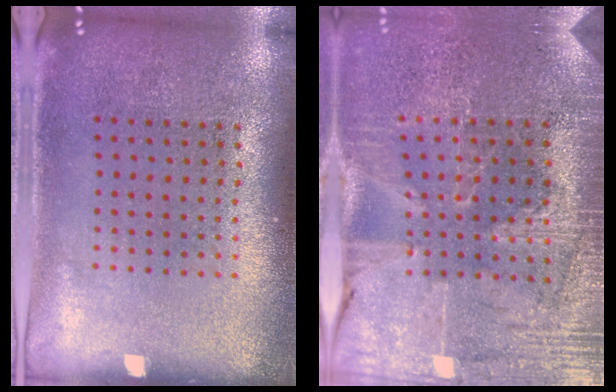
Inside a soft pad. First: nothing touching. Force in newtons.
{"total": 3.4, "press": 3.3, "slide": 0.7}